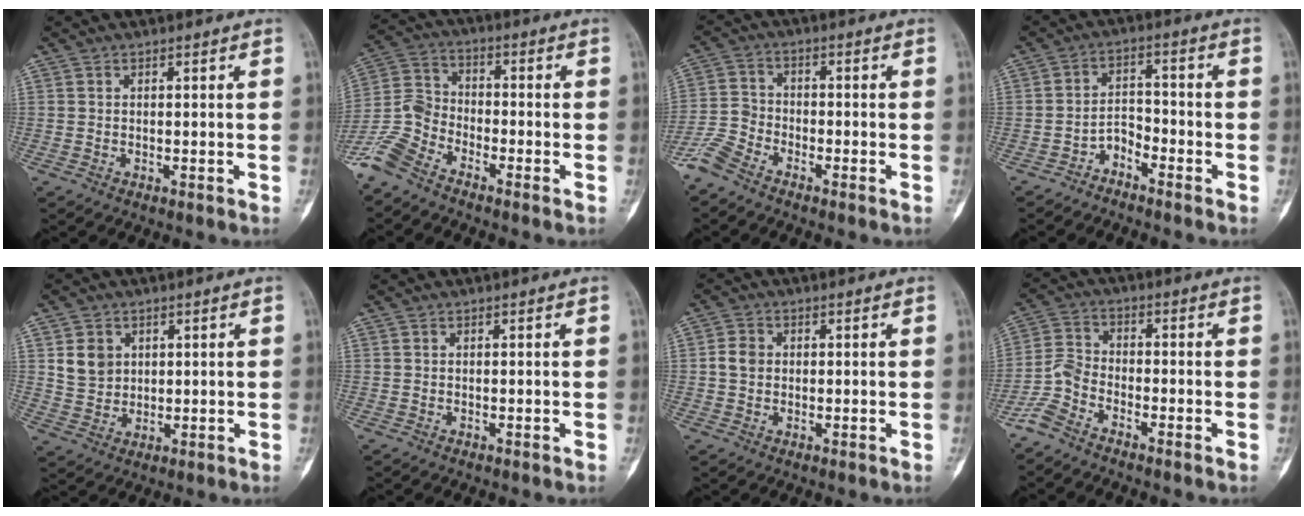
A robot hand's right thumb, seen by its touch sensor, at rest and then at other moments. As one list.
[{"total": 8.8, "force": [-6.9, 3.9, 3.9], "torque": [-0.088, 0.030, -0.152]}, {"total": 5.7, "force": [-4.6, 2.2, 2.4], "torque": [-0.056, 0.008, -0.108]}, {"total": 3.8, "force": [-3.1, 1.7, 1.1], "torque": [-0.007, 0.039, -0.061]}, {"total": 5.7, "force": [1.9, 4.7, 2.5], "torque": [-0.026, -0.012, 0.042]}, {"total": 0.0}, {"total": 3.2, "force": [0.1, 2.7, 1.7], "torque": [-0.026, 0.006, -0.001]}, {"total": 5.2, "force": [-4.1, 1.7, 2.6], "torque": [-0.062, 0.016, -0.099]}]